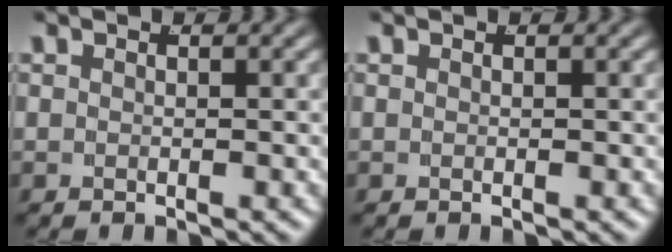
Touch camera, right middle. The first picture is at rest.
{"total": 0.0}